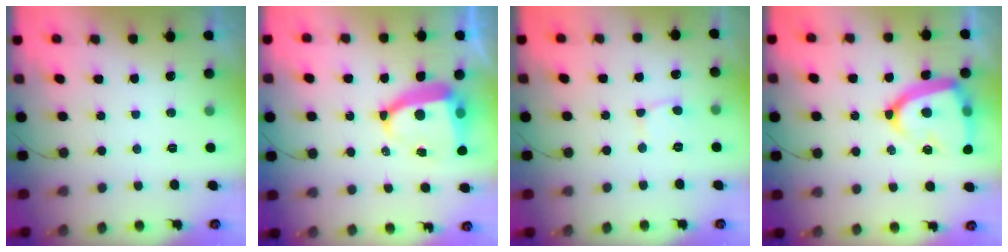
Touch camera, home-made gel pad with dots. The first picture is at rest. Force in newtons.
{"total": 10.2, "press": 10.1, "slide": 1.0}
{"total": 2.4, "press": 2.4, "slide": 0.1}
{"total": 18.2, "press": 18.1, "slide": 1.7}